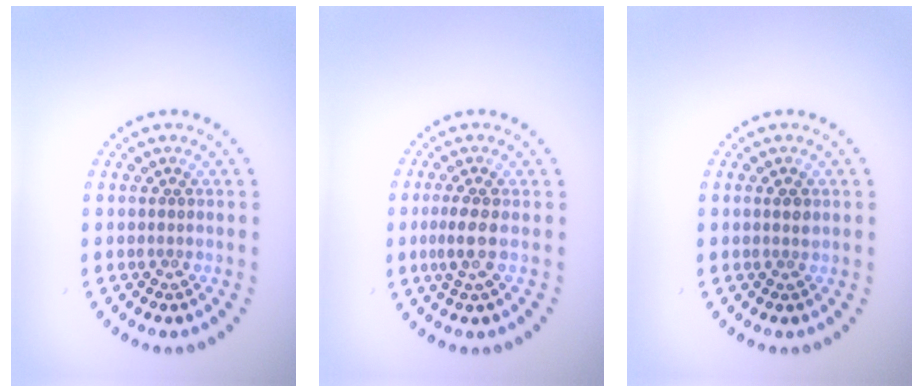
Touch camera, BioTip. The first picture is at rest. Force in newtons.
{"total": 2.2, "press": 1.6, "slide": 1.5}
{"total": 0.9, "press": 0.8, "slide": 0.5}